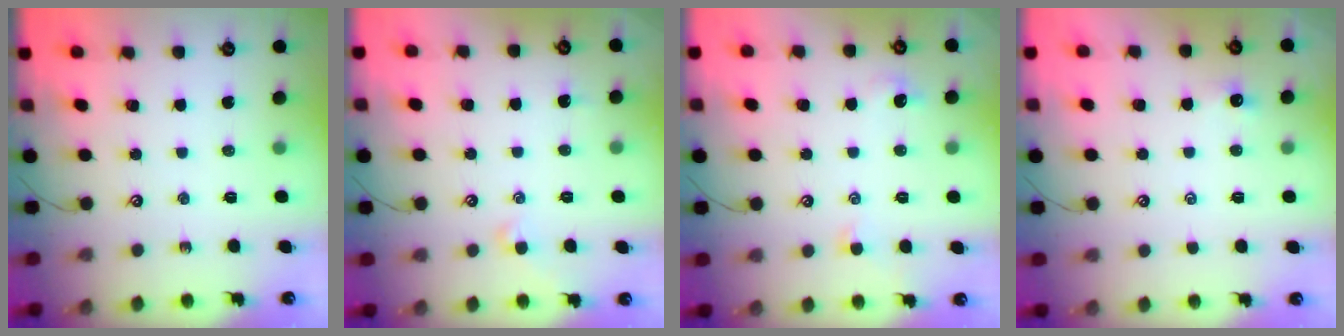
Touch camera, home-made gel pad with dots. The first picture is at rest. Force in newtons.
{"total": 0.7, "press": 0.3, "slide": 0.6}
{"total": 0.7, "press": 0.1, "slide": 0.7}
{"total": 0.0}